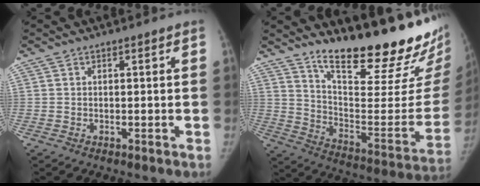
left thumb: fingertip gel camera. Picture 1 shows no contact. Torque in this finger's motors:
{"motor_torque": [0.87, 0.92, 1.35, -1.42, 0.25]}